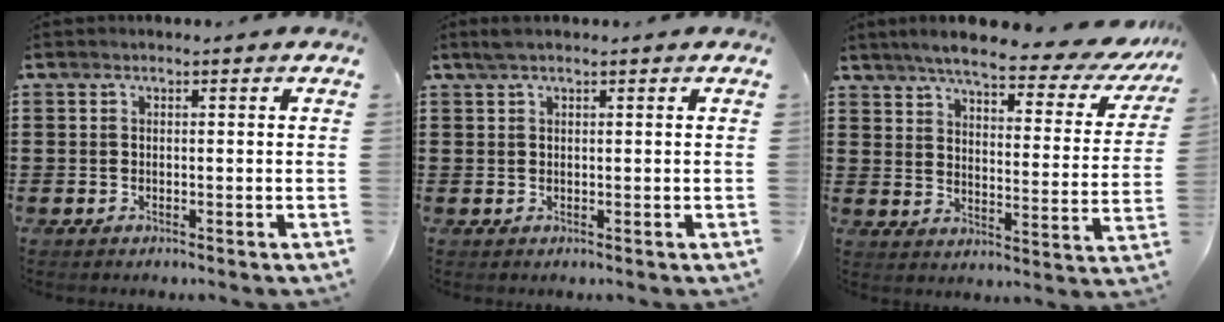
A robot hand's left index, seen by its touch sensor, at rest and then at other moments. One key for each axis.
{"total": 1.3, "fx": 0.7, "fy": 0.2, "fz": 1.1, "tx": -0.023, "ty": 0.001, "tz": 0.013}
{"total": 7.0, "fx": 6.0, "fy": 1.0, "fz": 3.5, "tx": -0.088, "ty": -0.036, "tz": 0.099}